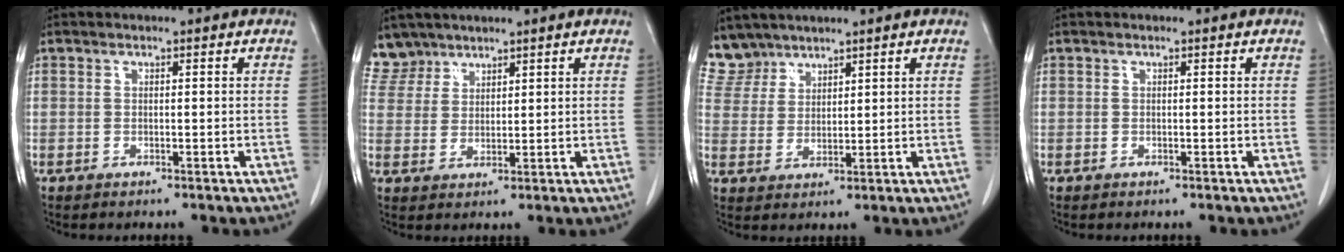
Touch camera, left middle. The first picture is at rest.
{"total": 5.2, "force": [4.6, 2.3, -0.6], "torque": [0.019, 0.005, 0.097]}
{"total": 5.2, "force": [4.7, 2.2, -0.6], "torque": [0.017, 0.004, 0.099]}
{"total": 0.0}